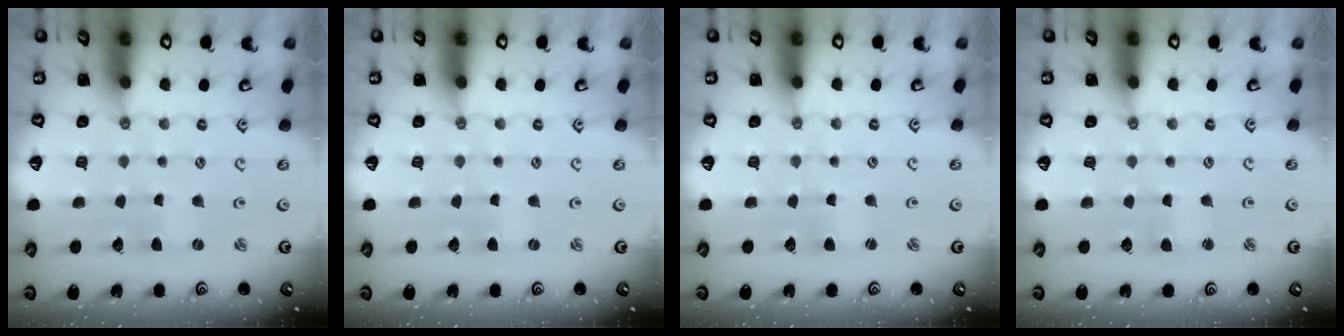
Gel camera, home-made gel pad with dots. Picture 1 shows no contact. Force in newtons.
{"total": 0.0}
{"total": 0.9, "press": 0.9, "slide": 0.2}
{"total": 2.3, "press": 2.3, "slide": 0.5}